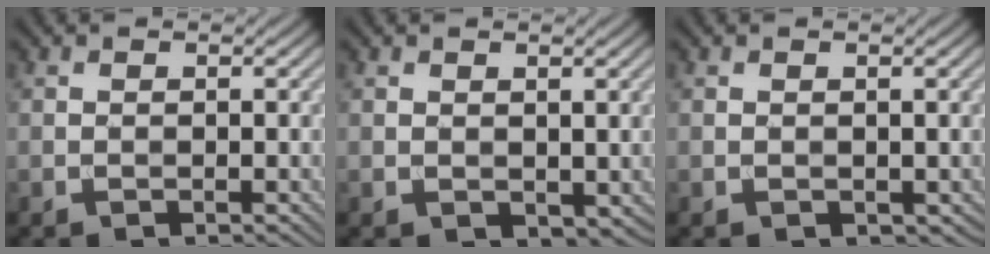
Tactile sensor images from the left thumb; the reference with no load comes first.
{"total": 1.2, "force": [0.7, 0.7, 0.7], "torque": [-0.018, -0.003, 0.018]}
{"total": 0.5, "force": [0.2, 0.4, 0.2], "torque": [-0.009, -0.001, 0.005]}